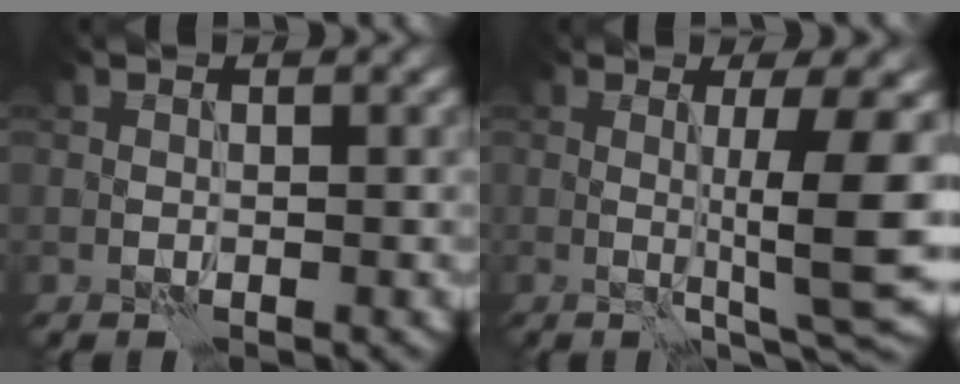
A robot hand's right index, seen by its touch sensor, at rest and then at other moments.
{"total": 7.4, "force": [0.0, 0.8, 7.3], "torque": [-0.103, -0.004, 0.001]}